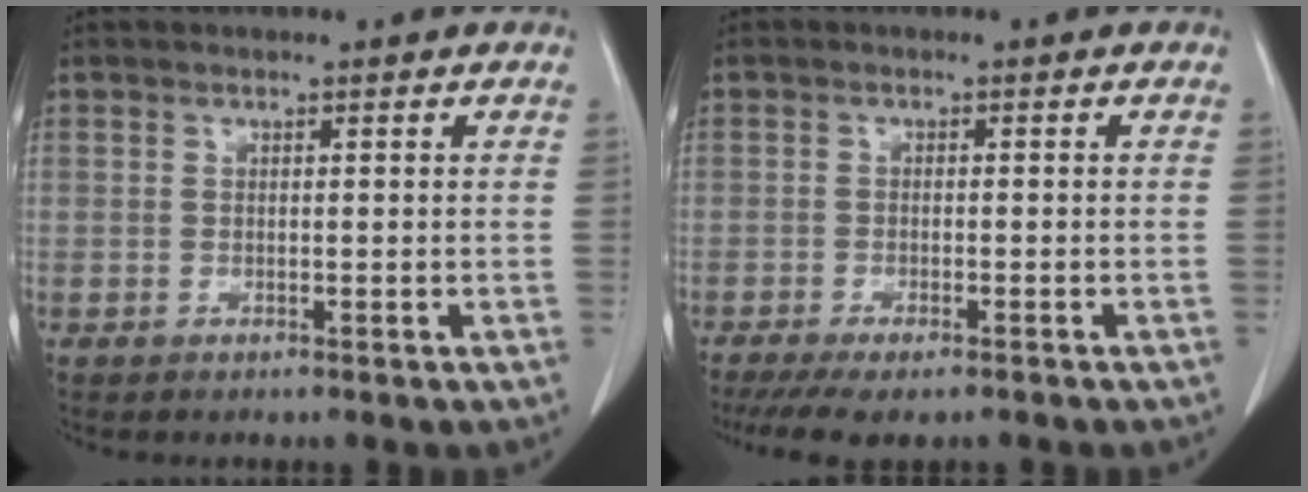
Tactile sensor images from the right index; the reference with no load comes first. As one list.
[{"total": 9.6, "force": [-7.3, 3.0, 5.4], "torque": [-0.088, -0.007, -0.110]}]